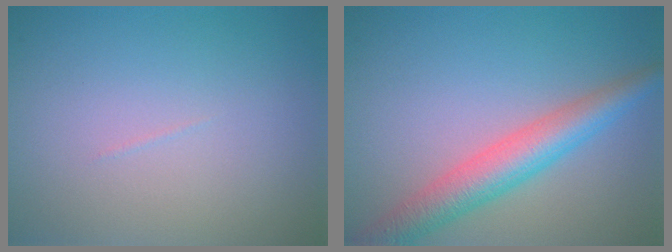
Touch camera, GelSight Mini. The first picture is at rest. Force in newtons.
{"total": 4.9, "press": 4.9, "slide": 0.2}